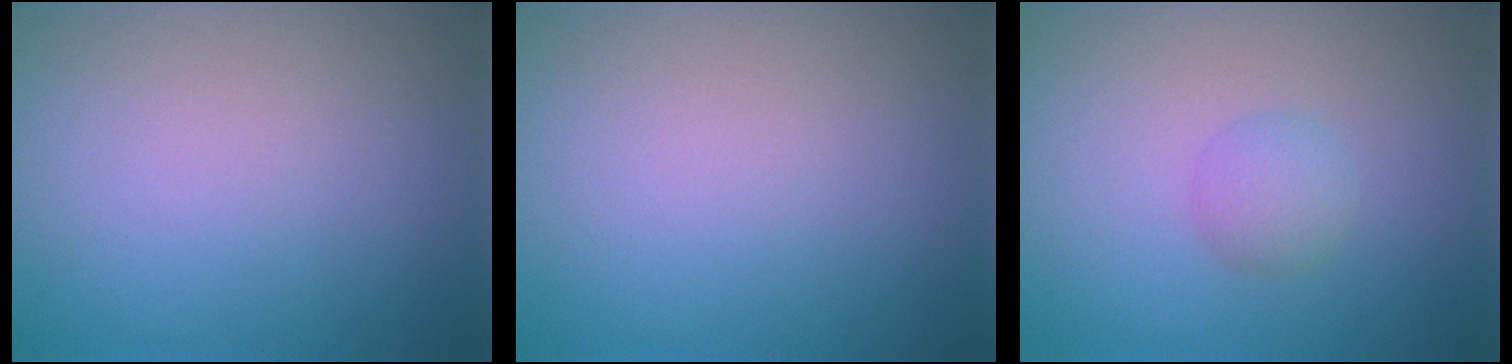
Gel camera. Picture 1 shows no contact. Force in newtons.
{"total": 0.0}
{"total": 1.8, "press": 1.8, "slide": 0.1}